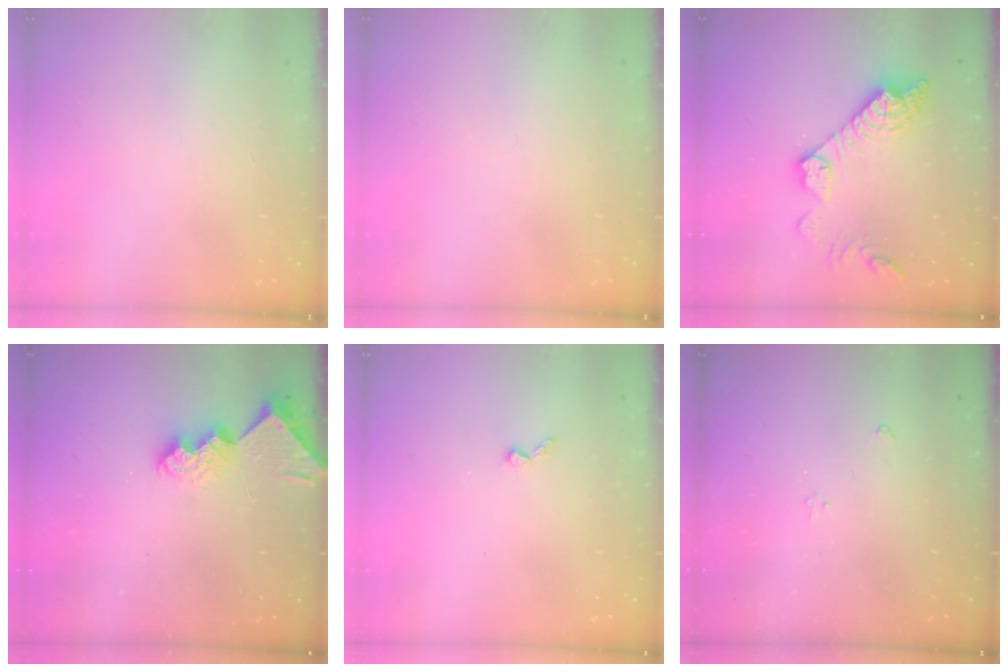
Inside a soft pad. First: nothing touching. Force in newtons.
{"total": 0.0}
{"total": 15.3, "press": 15.2, "slide": 1.1}
{"total": 6.9, "press": 6.8, "slide": 0.6}
{"total": 3.3, "press": 3.2, "slide": 0.5}
{"total": 3.0, "press": 2.9, "slide": 0.5}